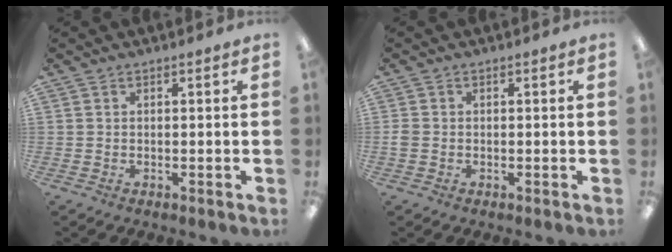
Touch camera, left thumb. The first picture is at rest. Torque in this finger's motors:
{"motor_torque": [-0.22, 0.19, -0.11, 0.09, 0.00]}